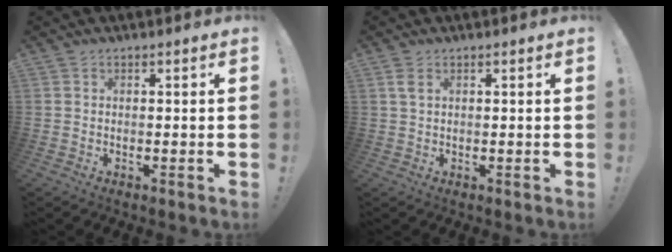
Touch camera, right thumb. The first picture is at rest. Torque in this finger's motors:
{"motor_torque": [0.06, 0.00, 0.02, 0.25, 0.00]}